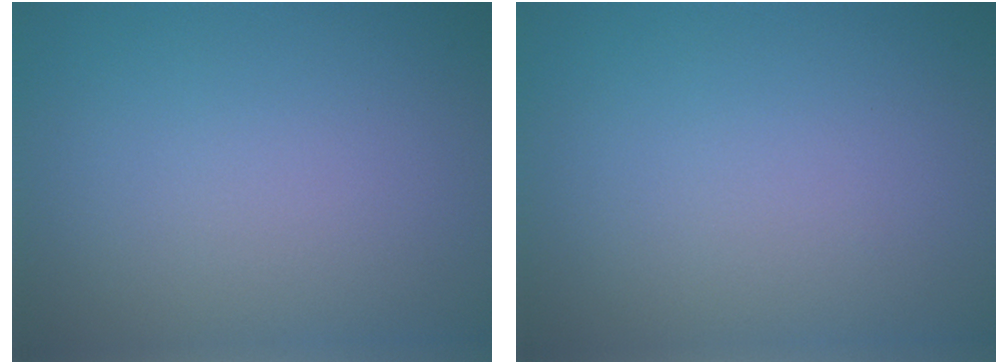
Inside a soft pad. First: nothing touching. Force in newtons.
{"total": 0.0}